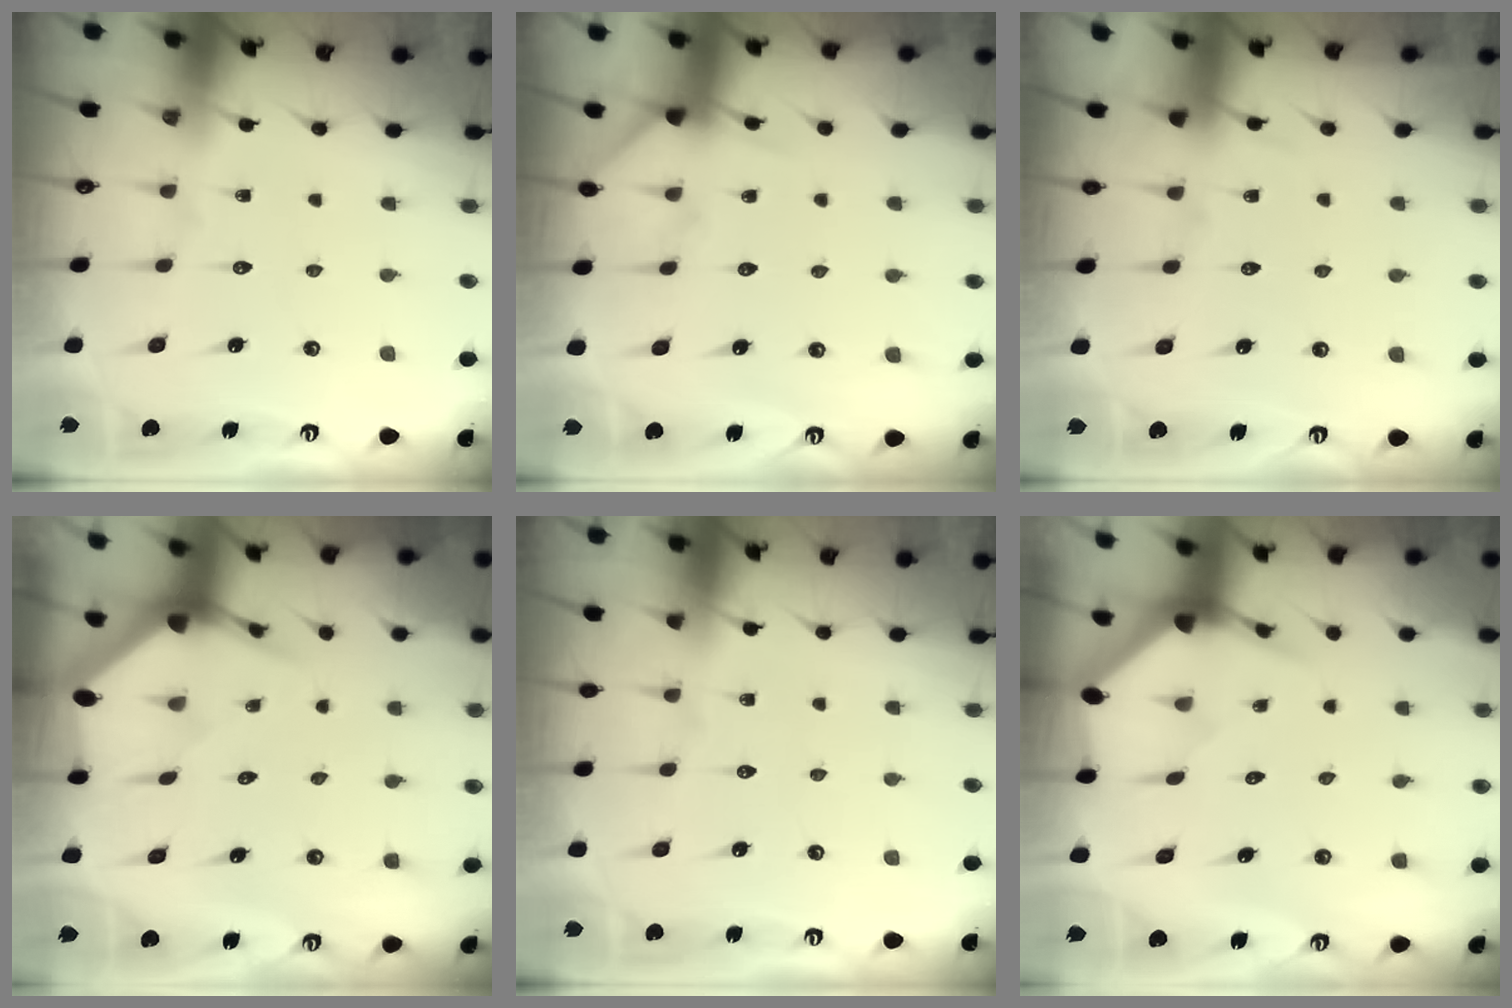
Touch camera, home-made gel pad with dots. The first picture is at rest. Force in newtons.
{"total": 5.9, "press": 5.9, "slide": 0.5}
{"total": 5.0, "press": 4.9, "slide": 0.7}
{"total": 2.9, "press": 2.9, "slide": 0.2}
{"total": 0.0}
{"total": 3.2, "press": 3.2, "slide": 0.3}